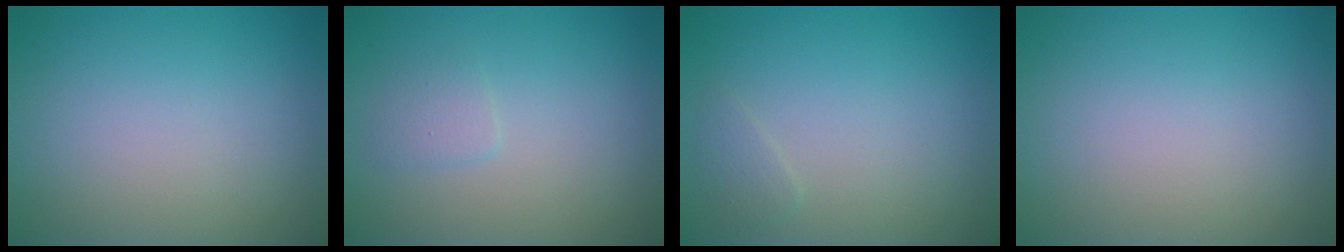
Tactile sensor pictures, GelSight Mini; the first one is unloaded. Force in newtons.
{"total": 1.1, "press": 1.1, "slide": 0.1}
{"total": 0.9, "press": 0.9, "slide": 0.0}
{"total": 0.0}